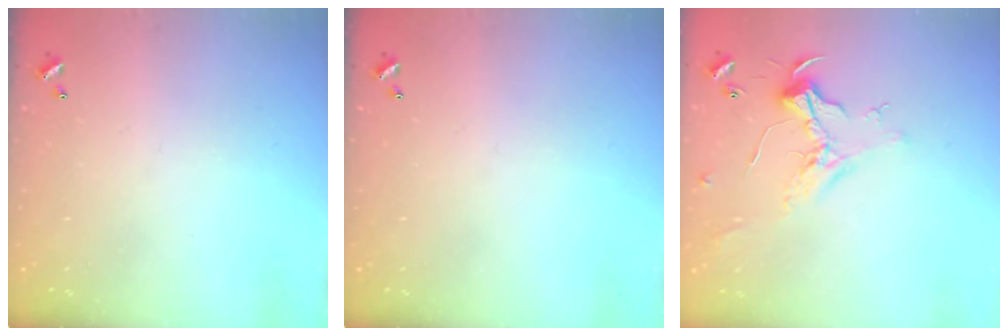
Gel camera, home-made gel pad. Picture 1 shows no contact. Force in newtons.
{"total": 0.0}
{"total": 0.9, "press": 0.8, "slide": 0.4}